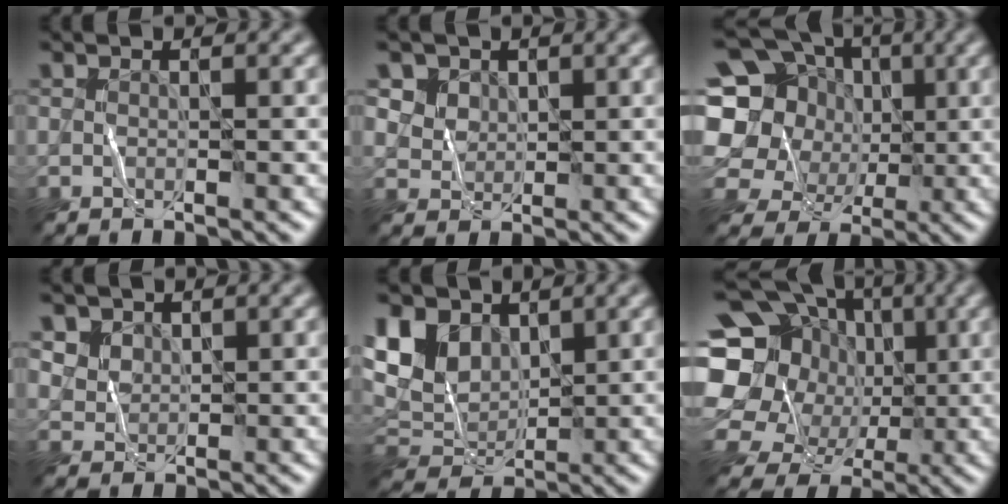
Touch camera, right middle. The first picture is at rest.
{"total": 4.2, "force": [2.4, 3.2, 1.5], "torque": [-0.052, -0.005, 0.052]}
{"total": 17.2, "force": [0.1, 16.0, 6.2], "torque": [-0.161, 0.020, -0.022]}
{"total": 3.6, "force": [2.1, 2.6, 1.3], "torque": [-0.052, -0.002, 0.056]}
{"total": 6.1, "force": [2.0, 4.5, 3.5], "torque": [-0.081, -0.002, 0.034]}
{"total": 19.2, "force": [0.0, 17.5, 7.7], "torque": [-0.170, 0.024, -0.031]}